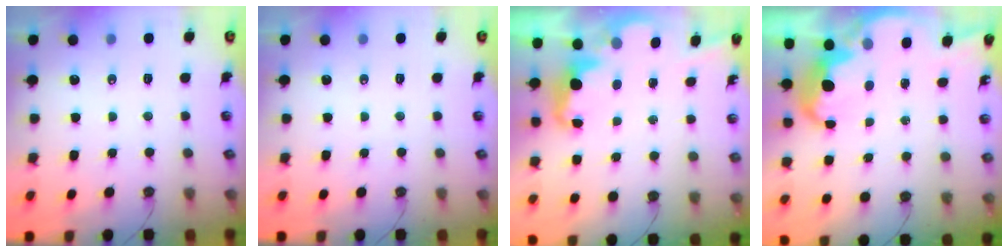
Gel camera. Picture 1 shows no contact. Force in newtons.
{"total": 0.0}
{"total": 2.4, "press": 2.4, "slide": 0.6}
{"total": 6.9, "press": 6.9, "slide": 0.6}